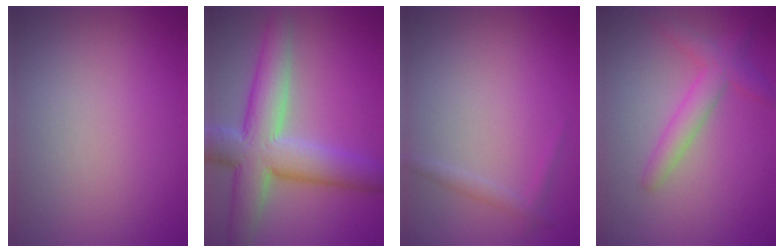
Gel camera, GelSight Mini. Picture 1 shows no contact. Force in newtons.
{"total": 8.5, "press": 8.5, "slide": 0.4}
{"total": 1.0, "press": 1.0, "slide": 0.0}
{"total": 2.8, "press": 2.8, "slide": 0.1}